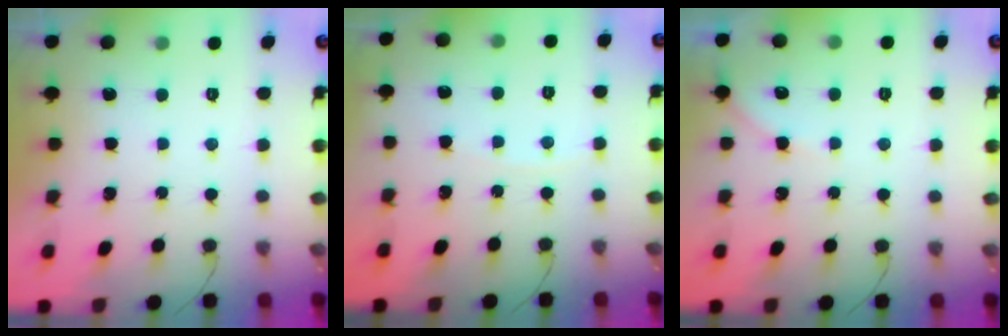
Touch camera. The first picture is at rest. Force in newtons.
{"total": 2.3, "press": 2.3, "slide": 0.3}
{"total": 2.4, "press": 2.4, "slide": 0.4}